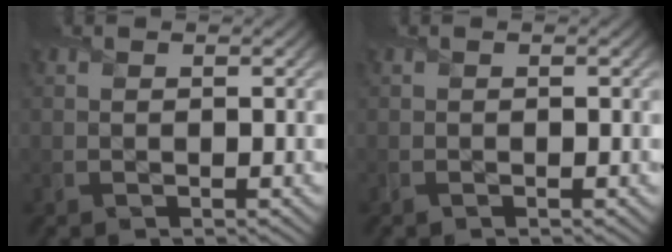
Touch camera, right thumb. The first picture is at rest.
{"total": 0.0}